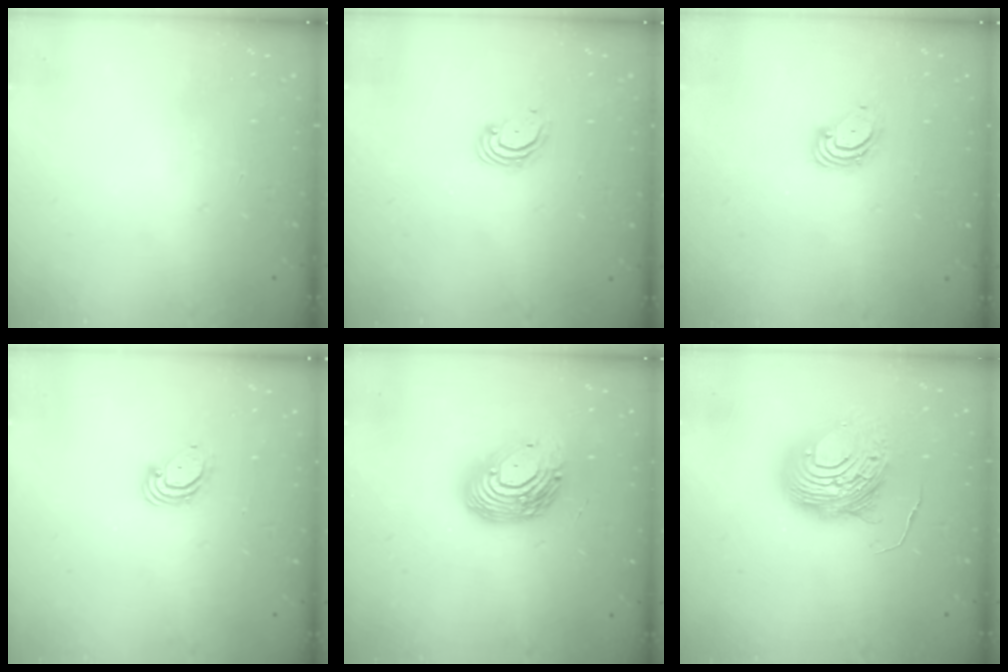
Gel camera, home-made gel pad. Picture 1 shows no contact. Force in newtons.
{"total": 2.7, "press": 2.7, "slide": 0.3}
{"total": 3.6, "press": 3.6, "slide": 0.3}
{"total": 3.8, "press": 3.8, "slide": 0.1}
{"total": 16.4, "press": 16.4, "slide": 1.2}
{"total": 13.2, "press": 13.2, "slide": 1.3}